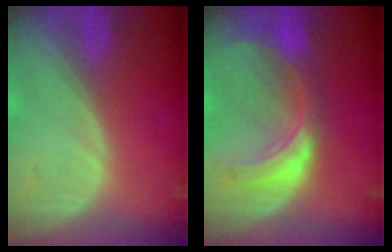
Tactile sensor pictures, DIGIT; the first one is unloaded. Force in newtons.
{"total": 8.0, "press": 7.1, "slide": 3.8}